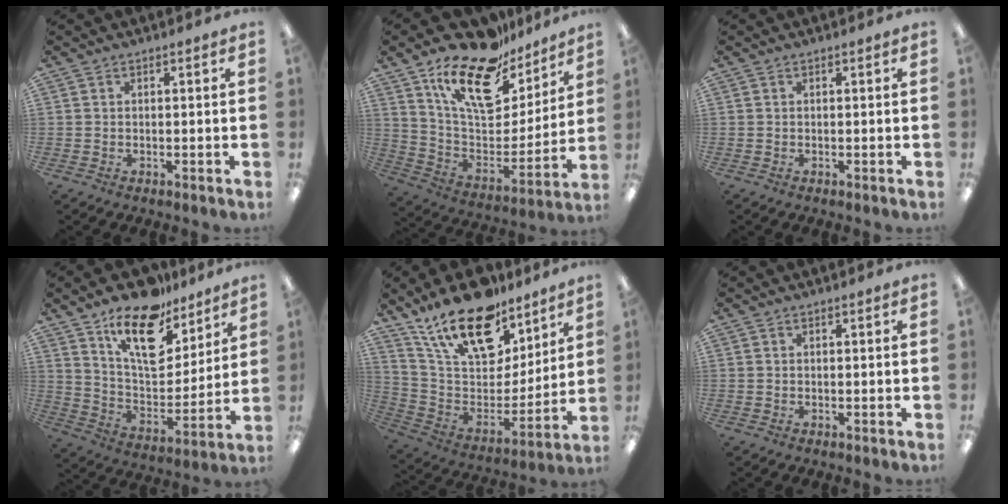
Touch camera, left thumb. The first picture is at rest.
{"total": 20.4, "force": [14.1, 9.3, 11.3], "torque": [-0.190, -0.097, 0.248]}
{"total": 0.0}
{"total": 18.8, "force": [12.6, 9.1, 10.5], "torque": [-0.173, -0.074, 0.221]}
{"total": 21.5, "force": [15.4, 10.0, 11.2], "torque": [-0.198, -0.097, 0.275]}
{"total": 0.0}